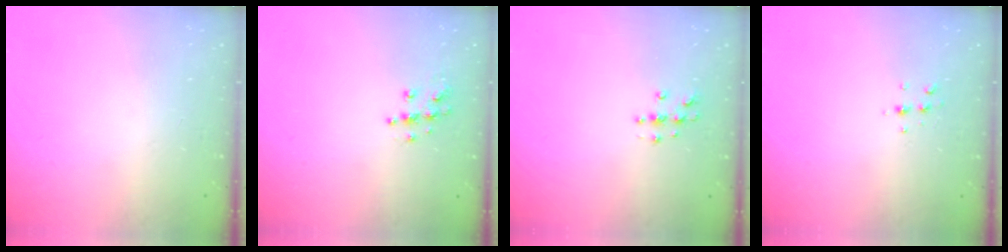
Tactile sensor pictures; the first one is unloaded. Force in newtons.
{"total": 6.4, "press": 6.4, "slide": 0.2}
{"total": 3.7, "press": 3.7, "slide": 0.5}
{"total": 4.7, "press": 4.4, "slide": 1.6}